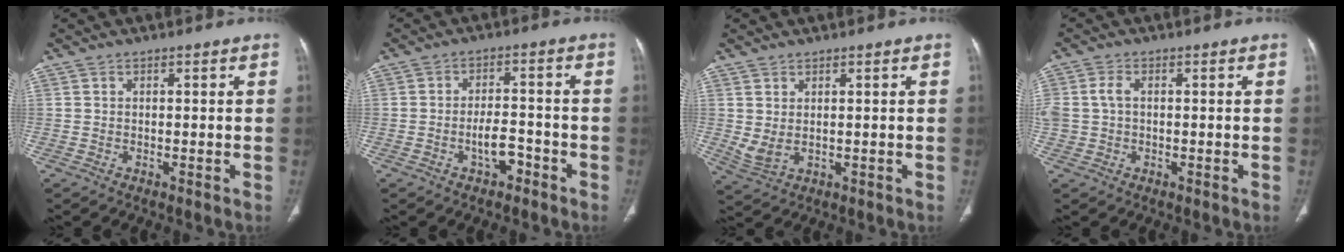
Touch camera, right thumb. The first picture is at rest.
{"total": 4.6, "force": [-2.4, 2.4, 3.0], "torque": [-0.042, 0.027, -0.038]}
{"total": 3.6, "force": [0.6, 1.9, 3.0], "torque": [-0.067, -0.003, 0.024]}
{"total": 4.3, "force": [0.2, 3.0, 3.0], "torque": [-0.078, 0.014, 0.003]}